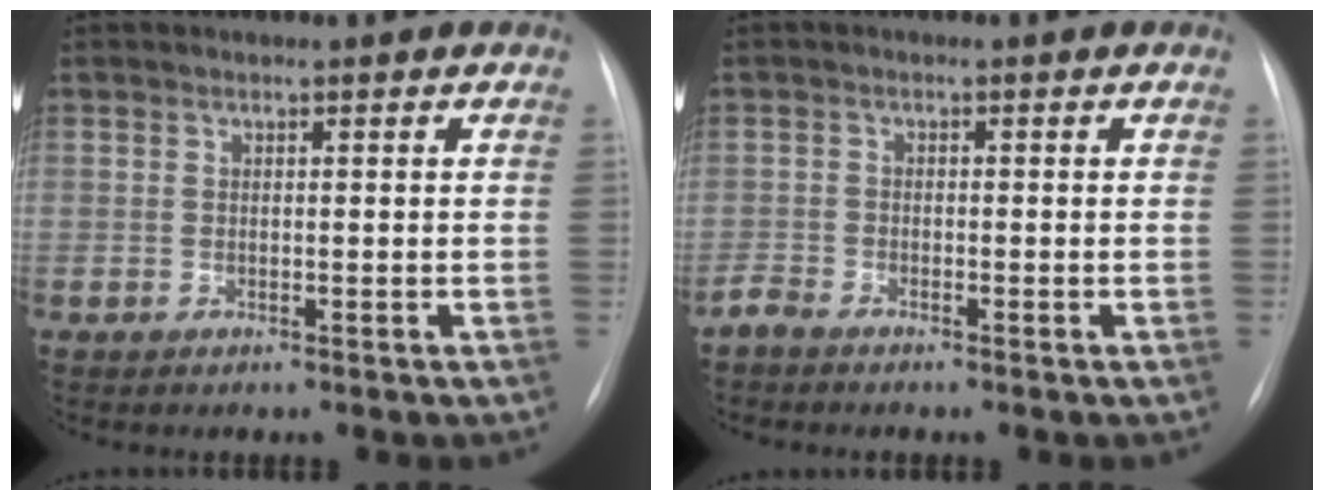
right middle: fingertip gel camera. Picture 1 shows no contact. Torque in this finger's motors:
{"motor_torque": [0.15, -0.32, 0.00, 0.00]}